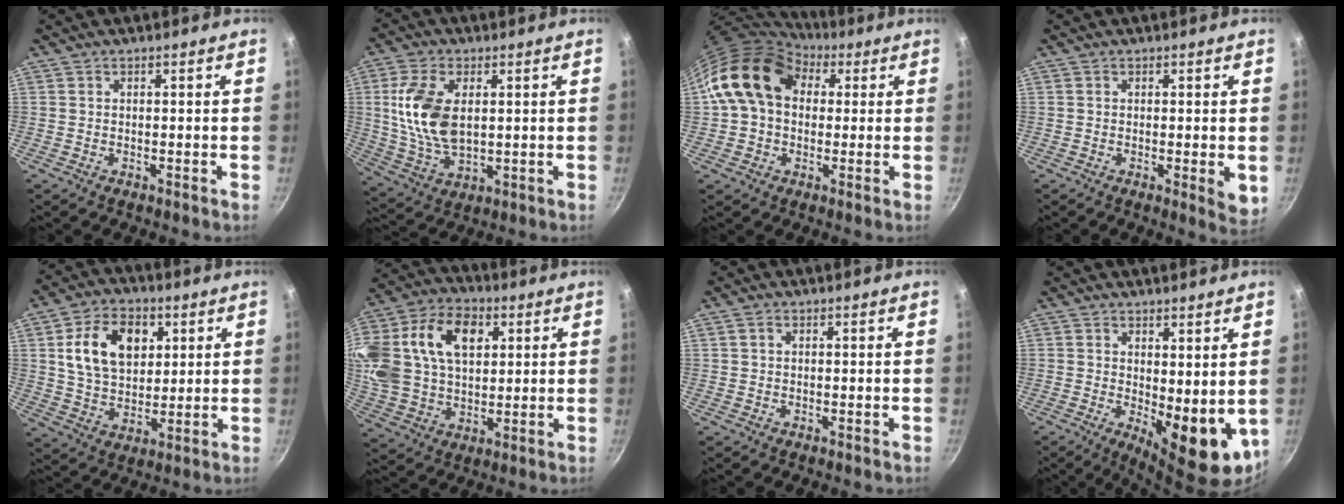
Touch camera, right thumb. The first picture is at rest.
{"total": 13.3, "force": [2.2, 7.6, 10.7], "torque": [-0.203, -0.012, 0.048]}
{"total": 14.9, "force": [4.4, 11.0, 9.1], "torque": [-0.128, 0.019, 0.064]}
{"total": 4.1, "force": [-0.2, 0.8, 4.0], "torque": [-0.052, -0.015, -0.004]}
{"total": 14.3, "force": [4.1, 9.8, 9.6], "torque": [-0.139, -0.005, 0.069]}
{"total": 26.4, "force": [8.2, 17.8, 17.8], "torque": [-0.381, 0.027, 0.142]}
{"total": 0.8, "force": [0.3, 0.6, 0.5], "torque": [-0.009, 0.004, 0.004]}
{"total": 11.0, "force": [0.7, 4.8, 9.9], "torque": [-0.113, -0.023, 0.023]}